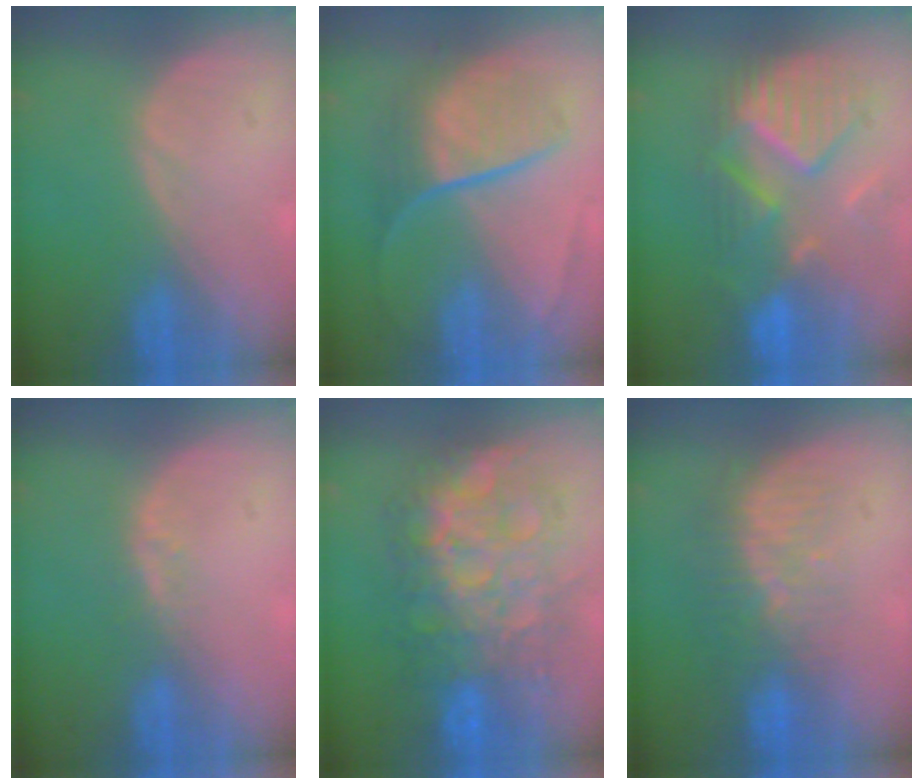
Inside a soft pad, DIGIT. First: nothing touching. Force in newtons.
{"total": 8.9, "press": 7.6, "slide": 4.6}
{"total": 10.6, "press": 9.7, "slide": 4.3}
{"total": 1.9, "press": 1.4, "slide": 1.3}
{"total": 12.2, "press": 12.2, "slide": 1.1}
{"total": 8.1, "press": 7.0, "slide": 4.0}